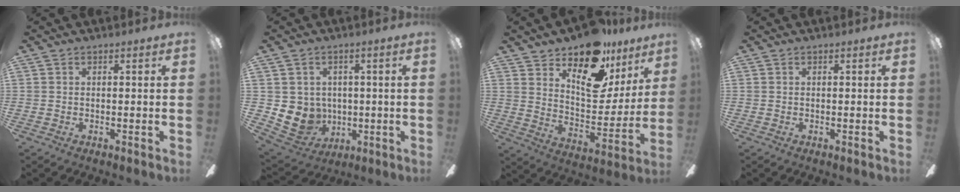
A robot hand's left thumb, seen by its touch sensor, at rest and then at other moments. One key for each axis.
{"total": 7.3, "fx": 0.9, "fy": 7.2, "fz": 1.1, "tx": -0.048, "ty": -0.015, "tz": 0.026}
{"total": 18.5, "fx": 13.0, "fy": 8.9, "fz": 9.6, "tx": -0.131, "ty": -0.086, "tz": 0.224}
{"total": 0.0}